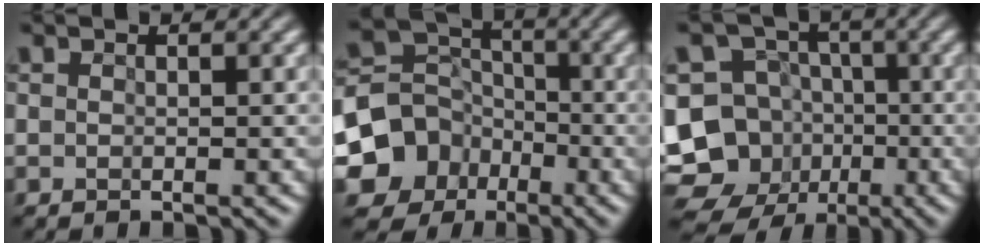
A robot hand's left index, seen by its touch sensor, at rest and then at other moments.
{"total": 8.5, "force": [-3.8, 7.0, 2.8], "torque": [-0.085, -0.003, -0.079]}
{"total": 10.9, "force": [-4.4, 9.3, 3.6], "torque": [-0.098, -0.010, -0.076]}